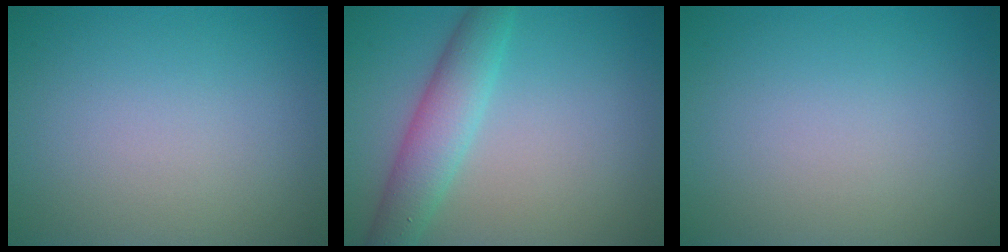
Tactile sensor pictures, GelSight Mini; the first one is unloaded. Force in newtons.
{"total": 4.3, "press": 4.3, "slide": 0.2}
{"total": 0.0}